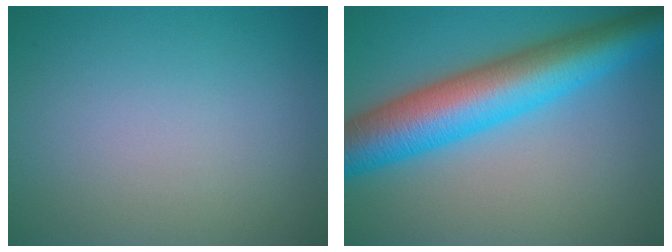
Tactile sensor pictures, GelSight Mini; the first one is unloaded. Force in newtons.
{"total": 10.6, "press": 10.6, "slide": 0.1}